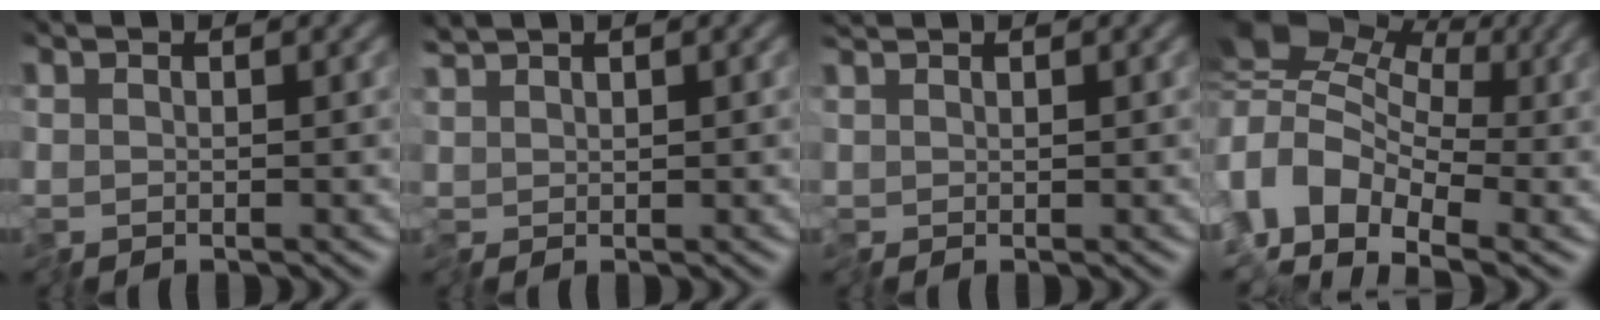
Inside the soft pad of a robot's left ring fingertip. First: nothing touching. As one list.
[{"total": 1.1, "force": [1.0, 0.3, 0.2], "torque": [-0.010, 0.006, 0.022]}, {"total": 0.7, "force": [0.7, 0.2, 0.0], "torque": [-0.004, 0.005, 0.013]}, {"total": 6.4, "force": [-1.8, 4.5, 4.1], "torque": [-0.070, 0.014, -0.057]}]